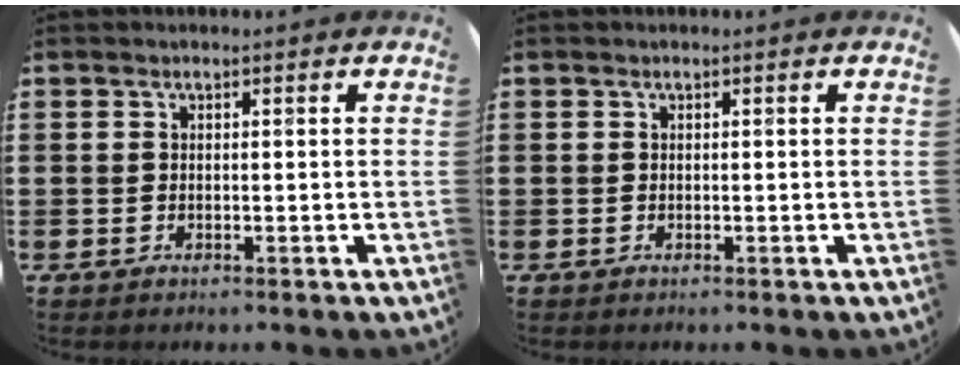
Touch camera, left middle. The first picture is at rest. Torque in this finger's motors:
{"motor_torque": [0.88, -1.25, 0.06, 0.02]}